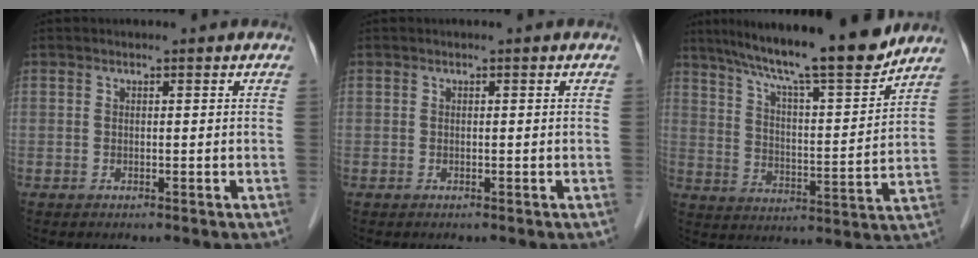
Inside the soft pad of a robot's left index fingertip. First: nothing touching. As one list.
[{"total": 0.0}, {"total": 17.5, "force": [15.1, 0.5, 8.8], "torque": [-0.142, 0.002, 0.232]}]